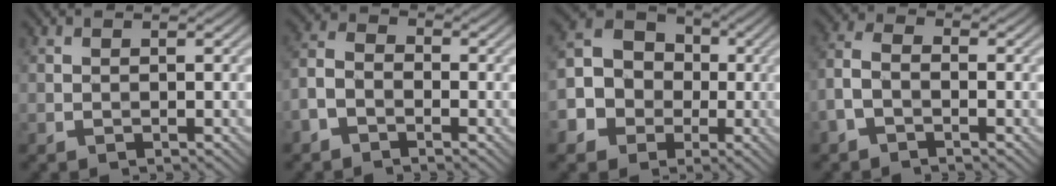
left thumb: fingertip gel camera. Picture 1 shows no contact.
{"total": 3.9, "force": [-2.4, 2.3, 2.1], "torque": [-0.050, 0.004, -0.064]}
{"total": 9.7, "force": [-2.3, 8.5, 4.0], "torque": [-0.103, -0.009, -0.063]}
{"total": 3.6, "force": [-1.9, 1.9, 2.5], "torque": [-0.058, 0.007, -0.052]}